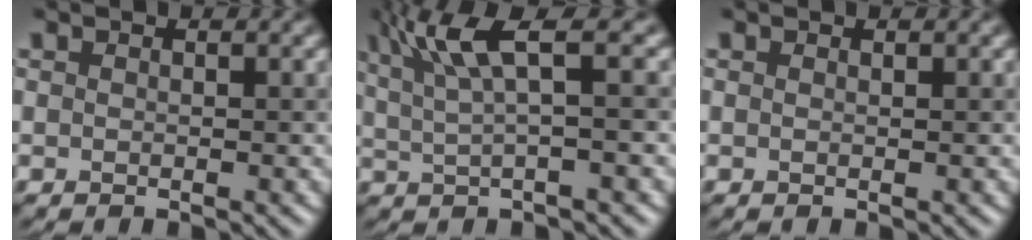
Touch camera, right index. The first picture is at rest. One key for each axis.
{"total": 6.0, "fx": 2.6, "fy": 1.1, "fz": 5.2, "tx": -0.091, "ty": 0.016, "tz": 0.051}
{"total": 0.0}